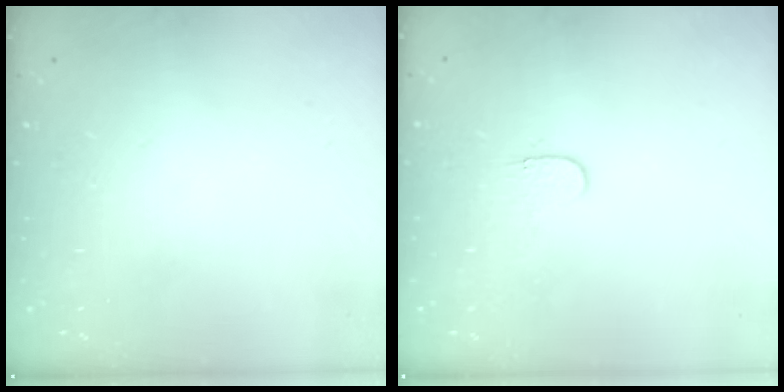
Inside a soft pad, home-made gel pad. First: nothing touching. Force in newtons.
{"total": 3.6, "press": 3.6, "slide": 0.3}